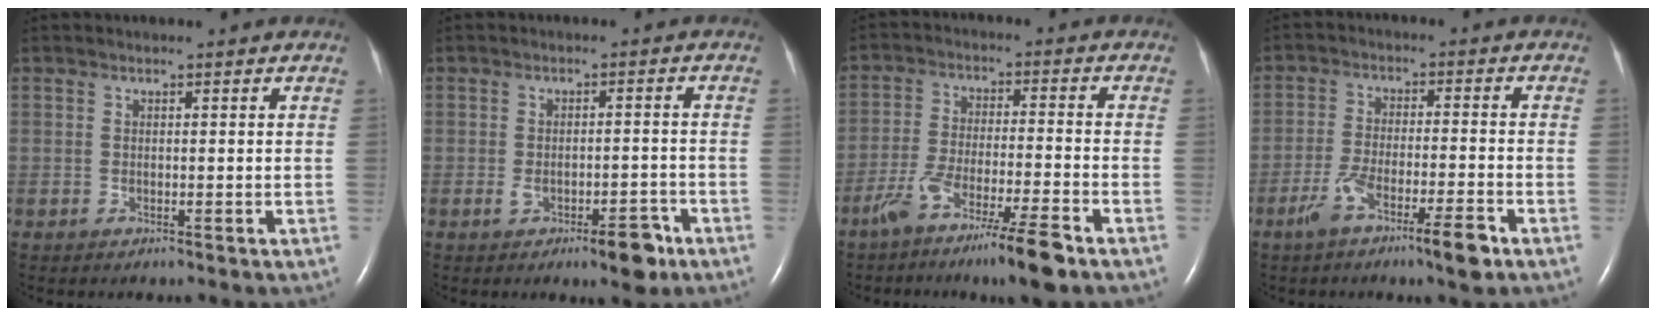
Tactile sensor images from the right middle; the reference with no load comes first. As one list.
[{"total": 5.4, "force": [-3.0, 1.8, 4.2], "torque": [-0.057, 0.003, -0.038]}, {"total": 10.4, "force": [-7.0, 0.1, 7.7], "torque": [-0.145, -0.020, -0.126]}, {"total": 8.2, "force": [-5.0, 0.7, 6.4], "torque": [-0.120, -0.010, -0.087]}]